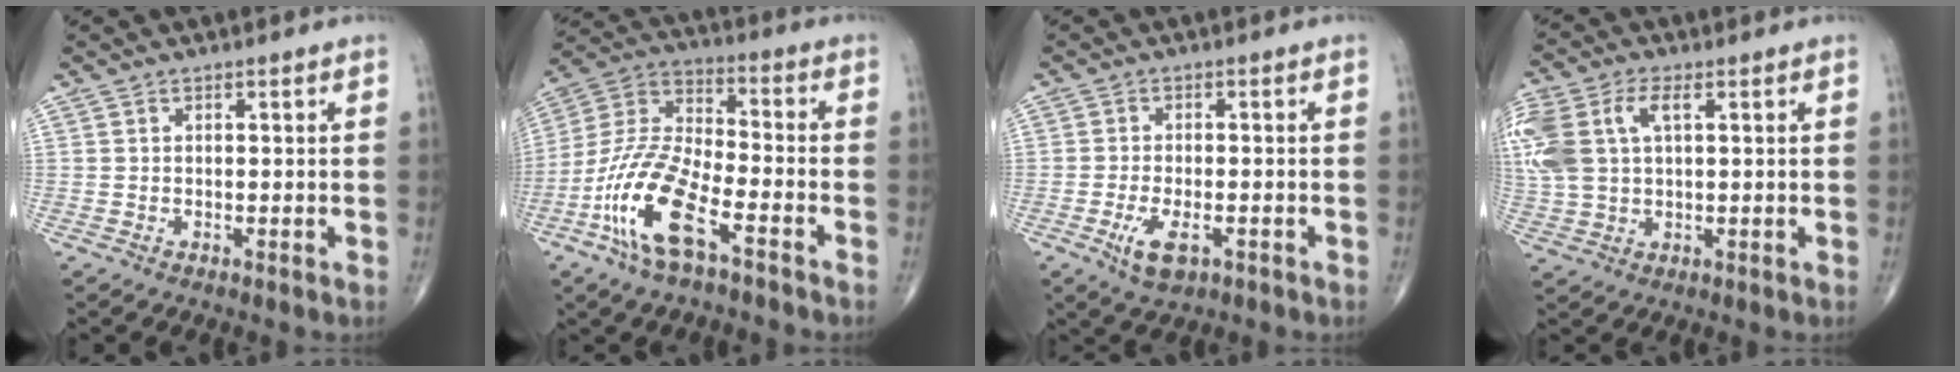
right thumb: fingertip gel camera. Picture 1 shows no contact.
{"total": 16.2, "force": [-8.0, 5.9, 12.8], "torque": [-0.272, 0.044, -0.156]}
{"total": 5.4, "force": [-2.3, 2.4, 4.2], "torque": [-0.079, 0.000, -0.035]}
{"total": 15.3, "force": [4.1, 9.1, 11.6], "torque": [-0.304, 0.022, 0.080]}